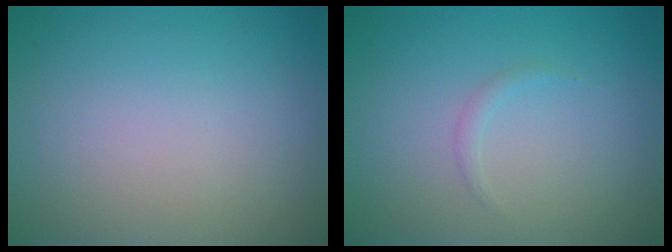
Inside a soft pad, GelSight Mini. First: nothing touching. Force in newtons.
{"total": 0.7, "press": 0.7, "slide": 0.1}